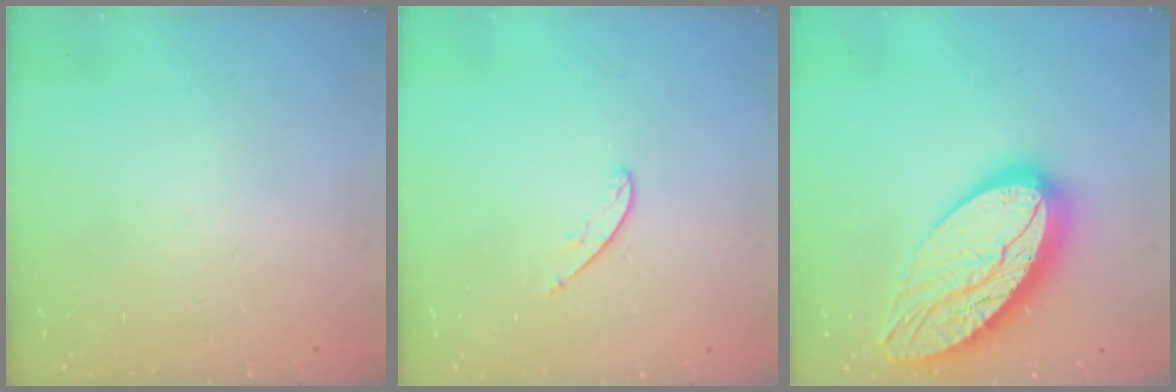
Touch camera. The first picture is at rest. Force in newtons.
{"total": 3.8, "press": 3.8, "slide": 0.3}
{"total": 22.8, "press": 22.7, "slide": 1.6}